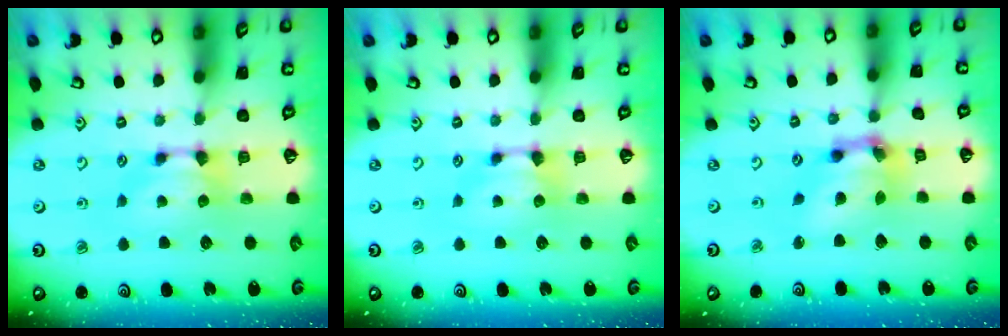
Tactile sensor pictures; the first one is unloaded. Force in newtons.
{"total": 0.0}
{"total": 7.6, "press": 7.2, "slide": 2.3}